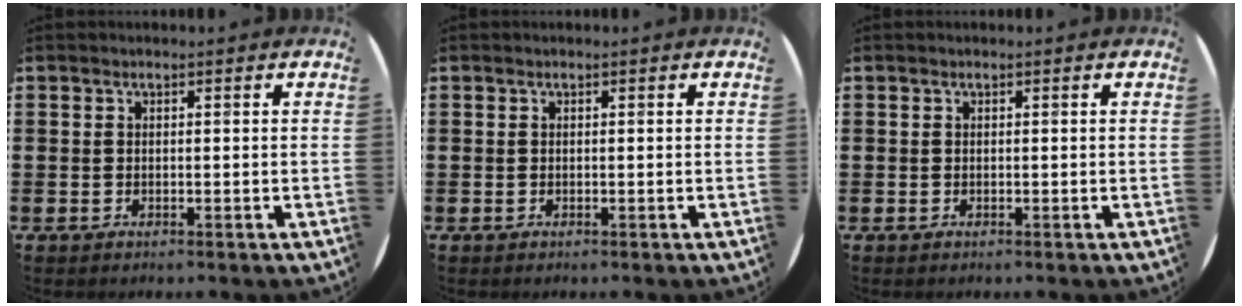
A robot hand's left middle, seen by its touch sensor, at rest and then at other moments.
{"total": 0.0}
{"total": 0.0}